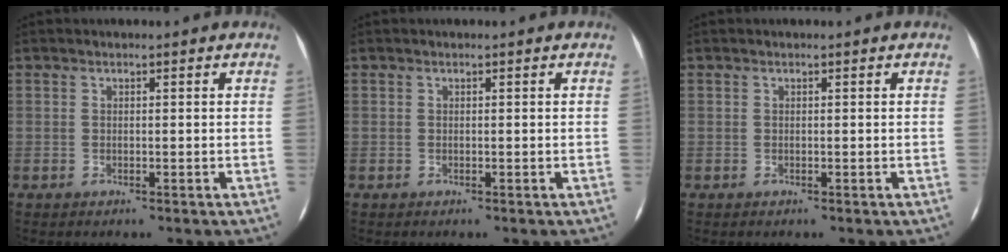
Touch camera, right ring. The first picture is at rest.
{"total": 0.0}
{"total": 0.0}